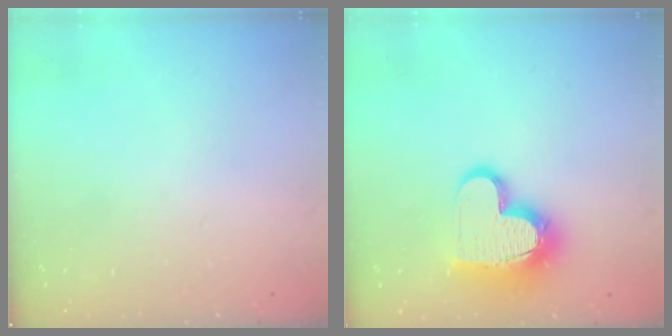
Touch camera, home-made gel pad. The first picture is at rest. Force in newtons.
{"total": 14.7, "press": 14.6, "slide": 1.2}